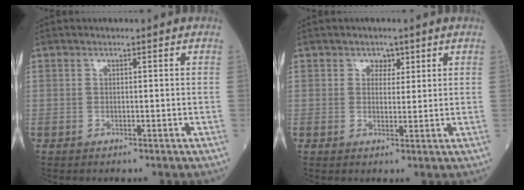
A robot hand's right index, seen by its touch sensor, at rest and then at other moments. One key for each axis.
{"total": 2.1, "fx": 1.2, "fy": 1.6, "fz": 0.8, "tx": -0.006, "ty": -0.001, "tz": 0.015}